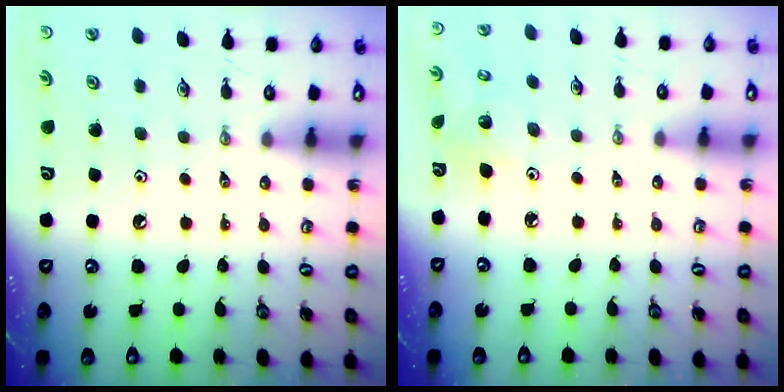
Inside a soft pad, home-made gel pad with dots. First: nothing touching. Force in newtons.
{"total": 2.9, "press": 2.9, "slide": 0.2}